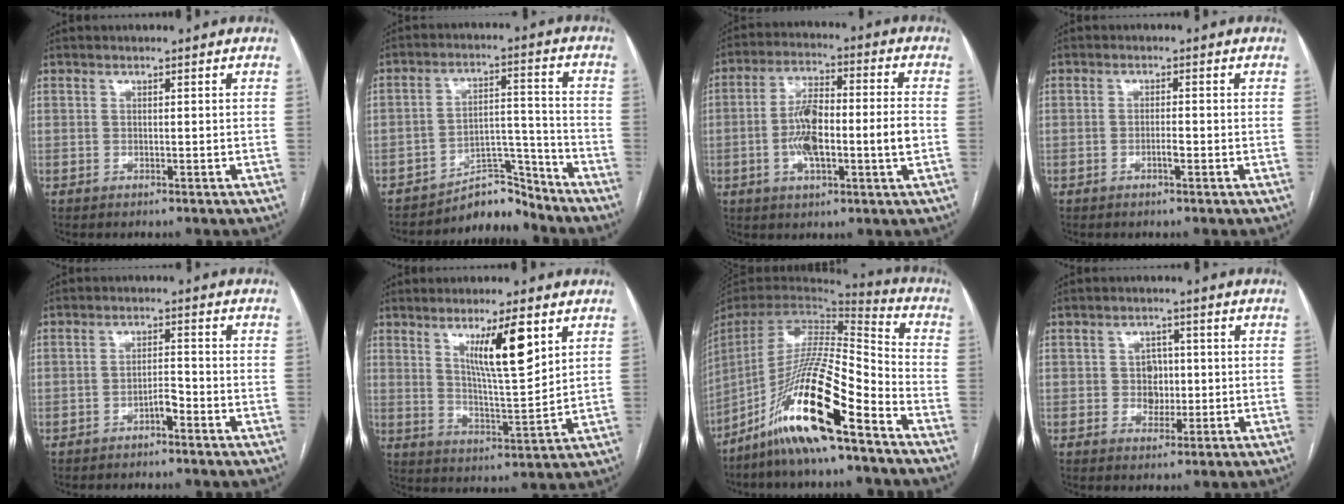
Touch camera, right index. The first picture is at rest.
{"total": 6.9, "force": [-6.7, 1.8, 0.1], "torque": [0.011, 0.055, -0.108]}
{"total": 12.0, "force": [-1.8, 2.4, 11.6], "torque": [-0.217, 0.020, -0.032]}
{"total": 1.7, "force": [-0.7, 0.2, 1.5], "torque": [-0.028, 0.000, -0.014]}
{"total": 2.5, "force": [-1.7, 0.6, 1.7], "torque": [-0.025, 0.005, -0.030]}
{"total": 10.0, "force": [4.9, 1.0, 8.7], "torque": [-0.148, -0.011, 0.087]}
{"total": 18.5, "force": [-11.5, 1.5, 14.4], "torque": [-0.301, -0.024, -0.219]}
{"total": 3.6, "force": [0.0, 3.0, 1.9], "torque": [-0.023, 0.009, 0.003]}